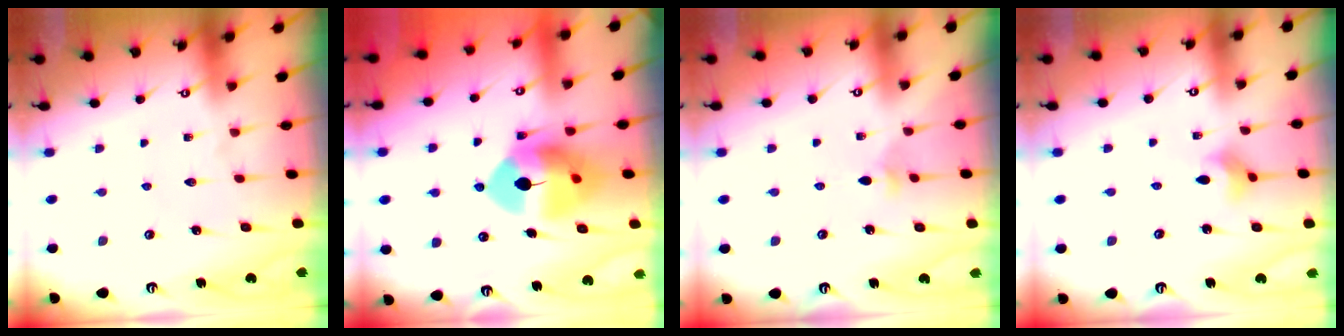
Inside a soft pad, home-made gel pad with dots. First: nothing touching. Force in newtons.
{"total": 12.7, "press": 12.6, "slide": 1.8}
{"total": 3.3, "press": 3.2, "slide": 0.7}
{"total": 3.0, "press": 3.0, "slide": 0.3}